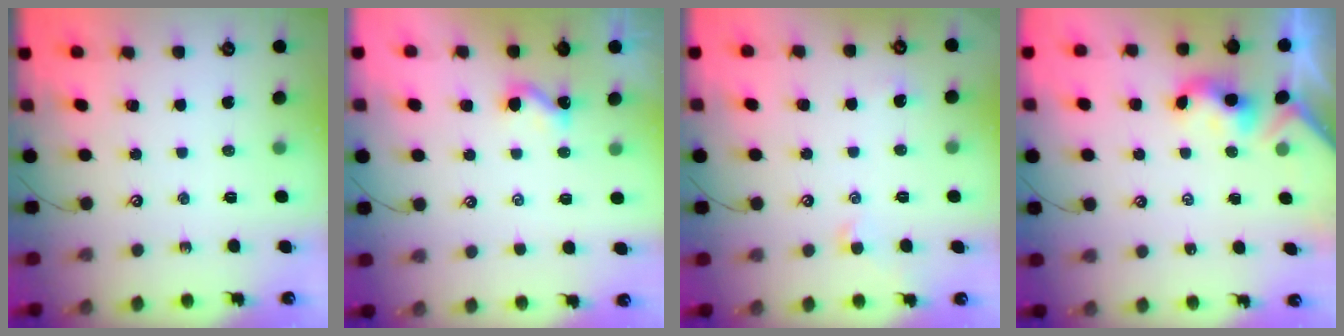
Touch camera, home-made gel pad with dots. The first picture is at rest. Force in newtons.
{"total": 2.5, "press": 2.5, "slide": 0.3}
{"total": 0.8, "press": 0.5, "slide": 0.5}
{"total": 2.4, "press": 2.3, "slide": 0.2}